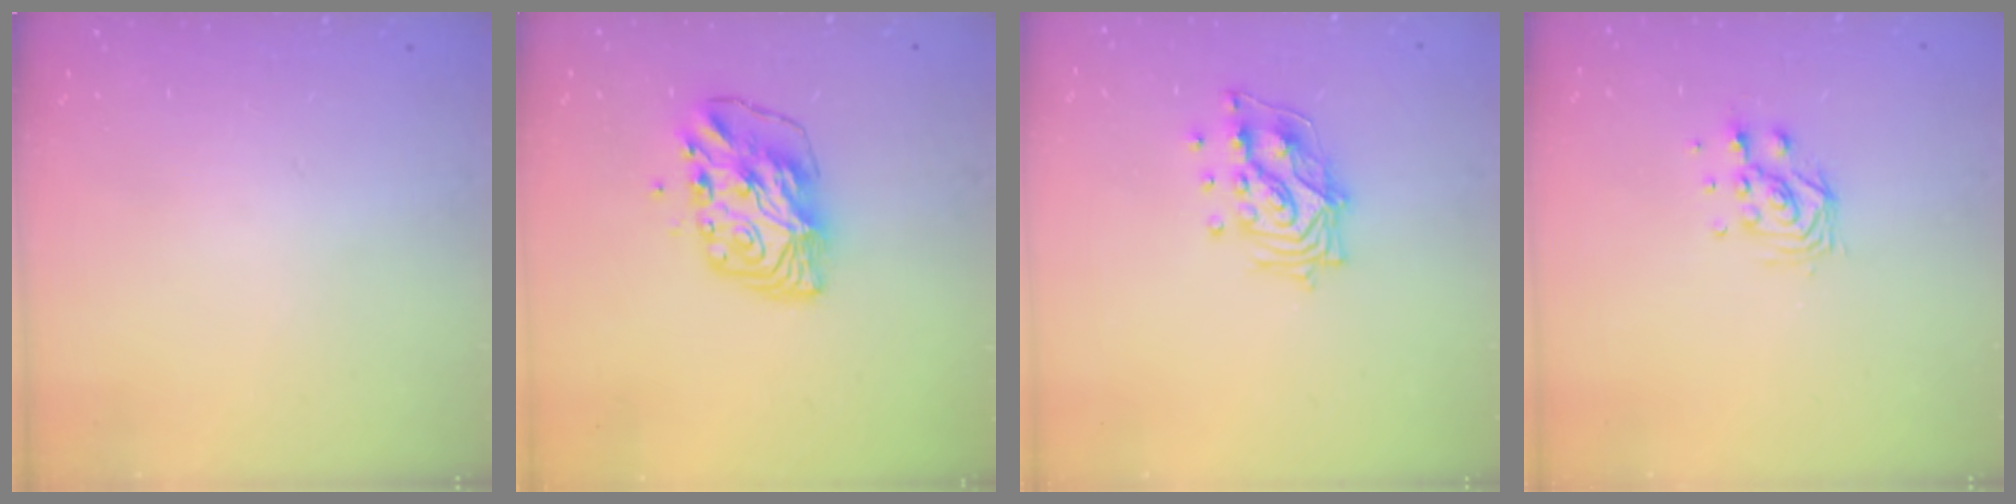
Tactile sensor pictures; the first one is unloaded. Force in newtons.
{"total": 8.5, "press": 8.4, "slide": 1.3}
{"total": 12.9, "press": 12.8, "slide": 1.2}
{"total": 7.5, "press": 7.5, "slide": 0.4}